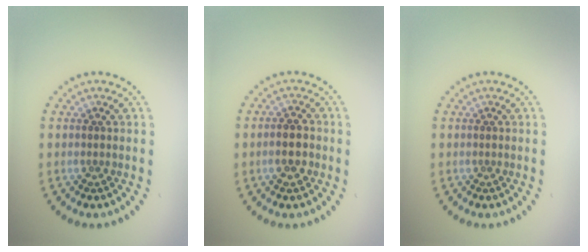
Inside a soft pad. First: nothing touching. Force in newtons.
{"total": 2.3, "press": 2.3, "slide": 0.5}
{"total": 0.0}